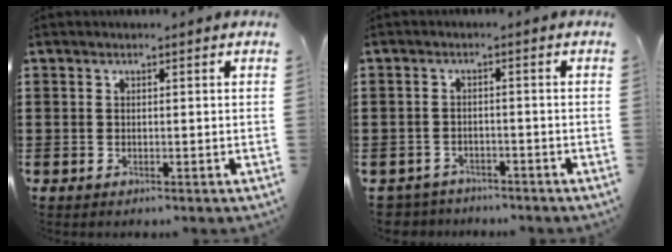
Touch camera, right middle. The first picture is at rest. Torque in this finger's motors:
{"motor_torque": [0.57, -0.43, 0.14, 0.03]}